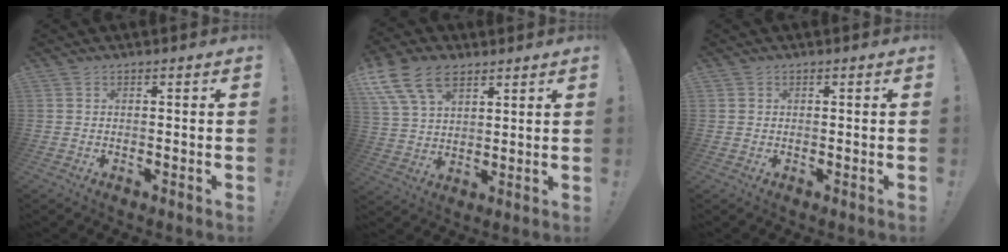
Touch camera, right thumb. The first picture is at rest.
{"total": 14.7, "force": [8.2, 9.1, 8.2], "torque": [-0.155, -0.033, 0.157]}
{"total": 0.9, "force": [0.4, 0.8, 0.0], "torque": [0.003, 0.001, 0.007]}